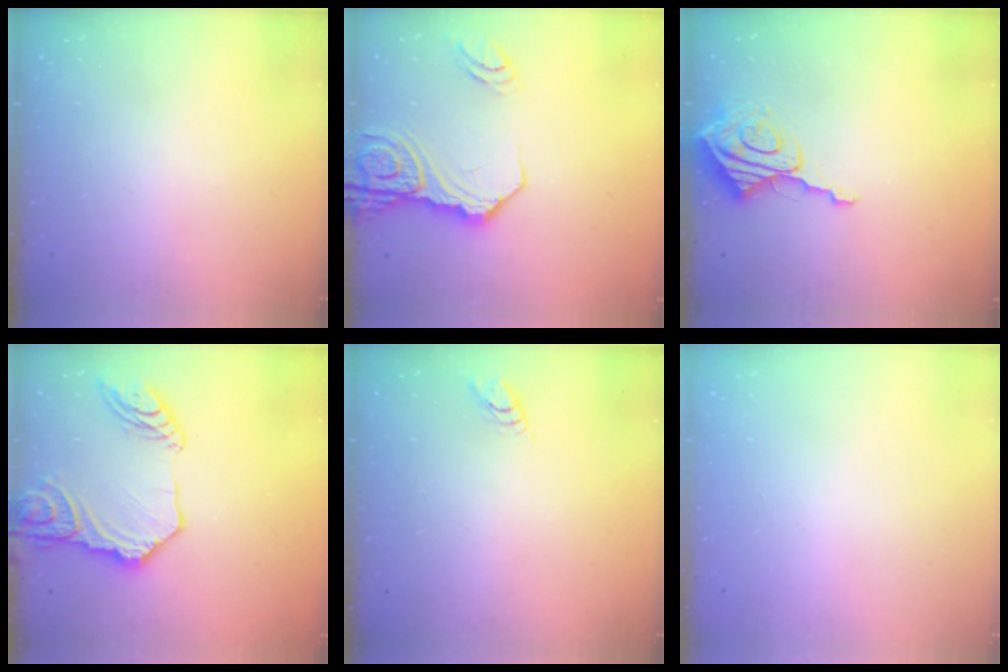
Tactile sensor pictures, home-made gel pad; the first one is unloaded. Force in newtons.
{"total": 16.9, "press": 16.7, "slide": 2.1}
{"total": 9.7, "press": 9.6, "slide": 1.1}
{"total": 17.7, "press": 17.6, "slide": 2.1}
{"total": 3.1, "press": 3.1, "slide": 0.2}
{"total": 0.0}